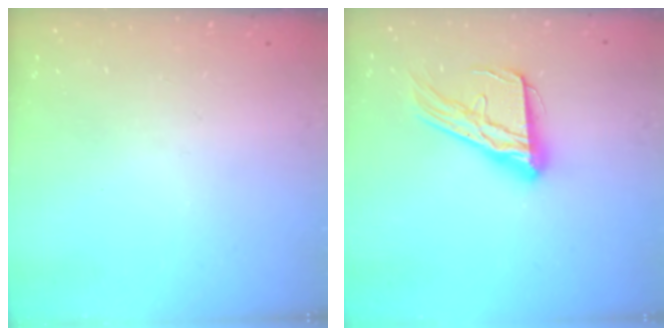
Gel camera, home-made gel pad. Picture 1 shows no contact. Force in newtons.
{"total": 16.5, "press": 16.4, "slide": 1.5}